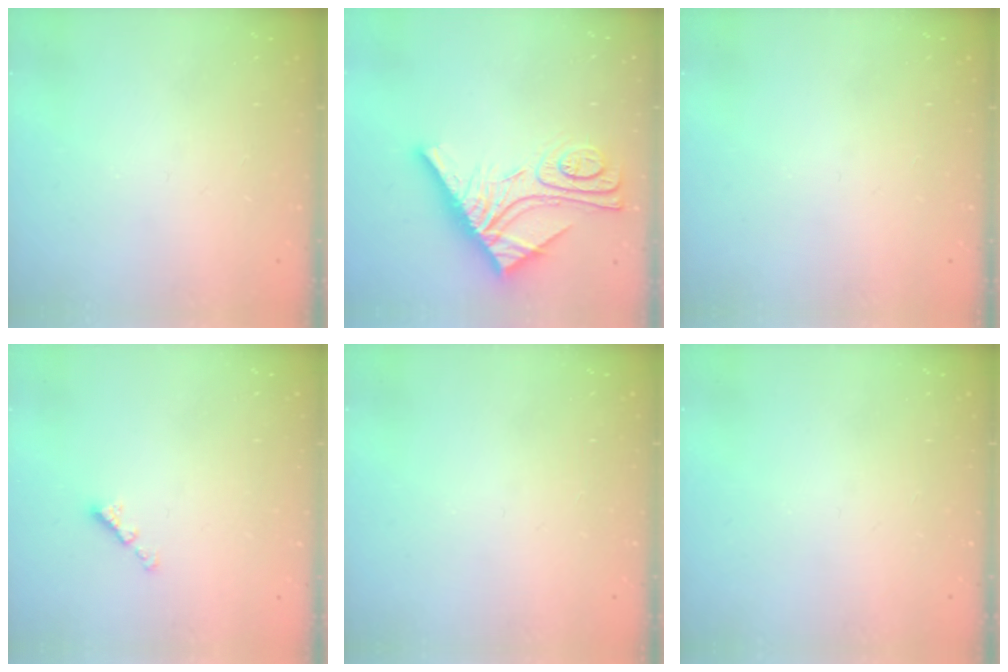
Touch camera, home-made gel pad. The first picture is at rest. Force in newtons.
{"total": 15.1, "press": 15.1, "slide": 1.1}
{"total": 0.0}
{"total": 2.1, "press": 2.0, "slide": 0.6}
{"total": 0.0}
{"total": 0.0}